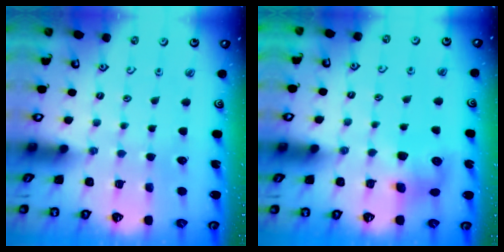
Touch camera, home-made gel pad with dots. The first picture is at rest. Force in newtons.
{"total": 7.8, "press": 7.8, "slide": 0.1}